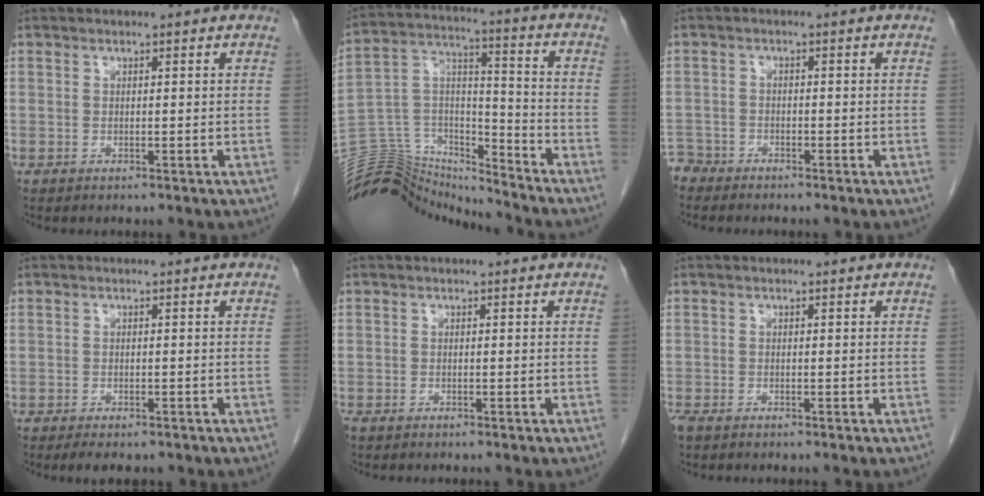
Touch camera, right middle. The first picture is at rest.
{"total": 15.2, "force": [-15.0, 1.9, 0.2], "torque": [-0.003, 0.069, -0.269]}
{"total": 3.3, "force": [-3.1, 0.9, -0.7], "torque": [0.016, -0.004, -0.063]}
{"total": 3.4, "force": [-2.7, 1.2, 1.7], "torque": [-0.021, -0.007, -0.035]}
{"total": 1.3, "force": [-1.2, 0.1, 0.6], "torque": [-0.012, -0.002, -0.018]}
{"total": 1.8, "force": [-1.5, 0.4, 0.9], "torque": [-0.020, -0.006, -0.026]}